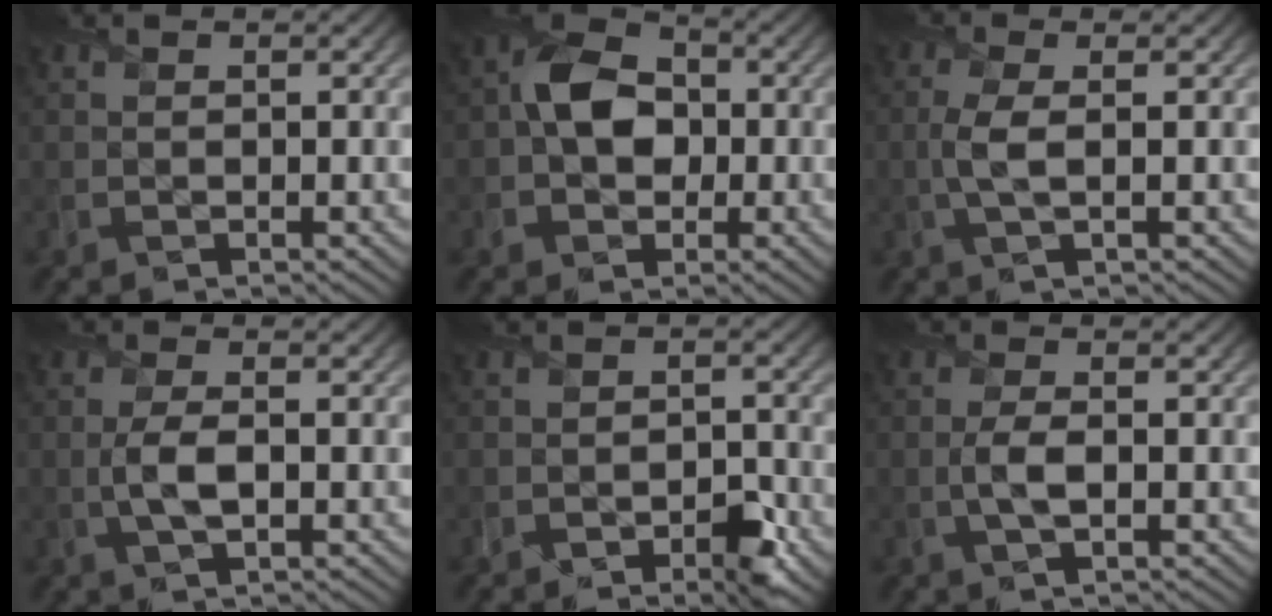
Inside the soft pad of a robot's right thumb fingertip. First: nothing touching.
{"total": 7.1, "force": [-0.3, 5.4, 4.6], "torque": [-0.084, 0.011, -0.024]}
{"total": 3.1, "force": [0.0, 0.8, 3.0], "torque": [-0.073, 0.004, -0.004]}
{"total": 3.7, "force": [-0.5, 1.5, 3.4], "torque": [-0.078, 0.000, -0.013]}
{"total": 4.1, "force": [-2.2, 2.4, 2.5], "torque": [-0.033, -0.002, -0.040]}
{"total": 3.0, "force": [-0.4, 1.1, 2.7], "torque": [-0.064, 0.001, -0.012]}